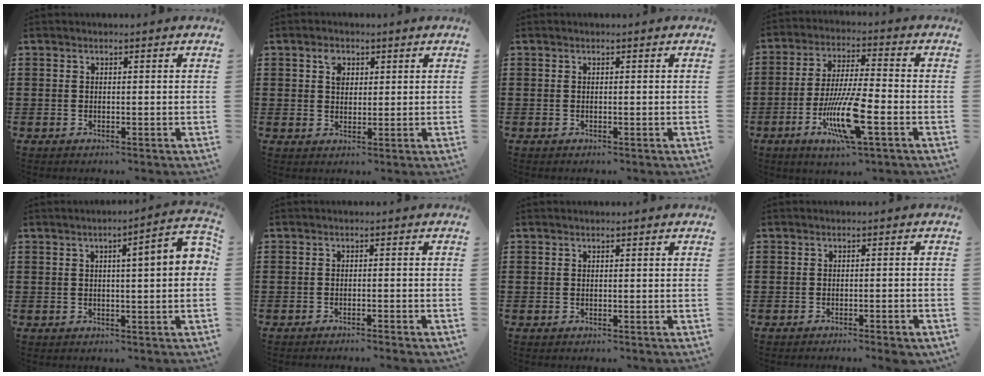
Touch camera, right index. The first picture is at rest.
{"total": 2.7, "force": [1.3, 1.9, 1.5], "torque": [-0.028, 0.005, 0.022]}
{"total": 0.0}
{"total": 11.8, "force": [-4.5, 2.2, 10.6], "torque": [-0.215, -0.008, -0.086]}
{"total": 5.3, "force": [0.7, 0.5, 5.3], "torque": [-0.080, -0.006, 0.004]}
{"total": 1.3, "force": [-1.2, -0.3, 0.4], "torque": [-0.006, 0.000, -0.024]}
{"total": 0.0}
{"total": 1.5, "force": [-1.3, -0.2, 0.6], "torque": [-0.011, -0.001, -0.025]}